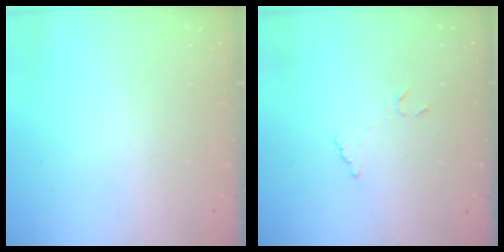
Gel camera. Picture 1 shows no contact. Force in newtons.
{"total": 5.4, "press": 5.4, "slide": 0.4}